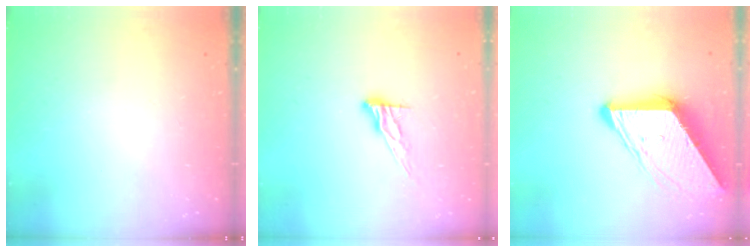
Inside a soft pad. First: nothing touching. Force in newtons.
{"total": 8.2, "press": 8.2, "slide": 0.2}
{"total": 10.3, "press": 10.3, "slide": 0.9}